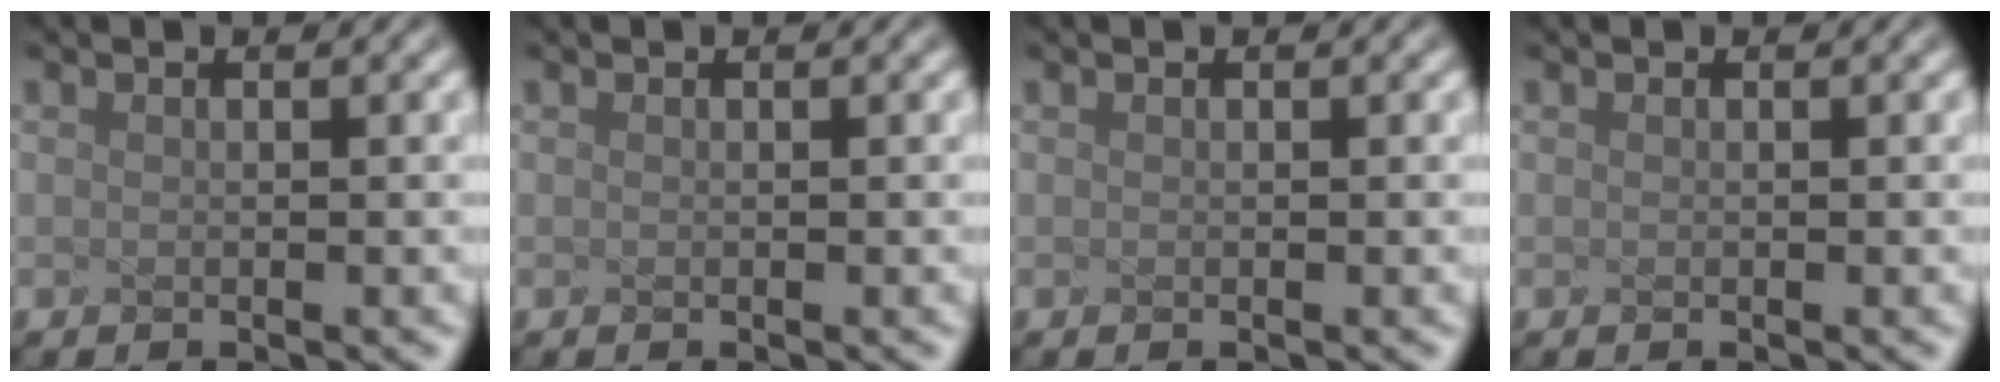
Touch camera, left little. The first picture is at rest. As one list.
[{"total": 0.0}, {"total": 0.0}, {"total": 0.0}]